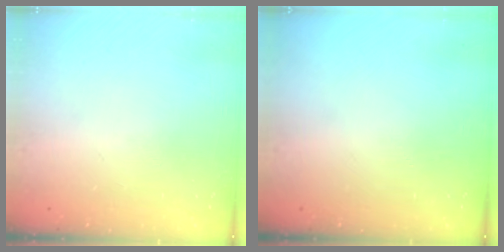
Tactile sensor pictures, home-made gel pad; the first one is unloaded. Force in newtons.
{"total": 0.0}